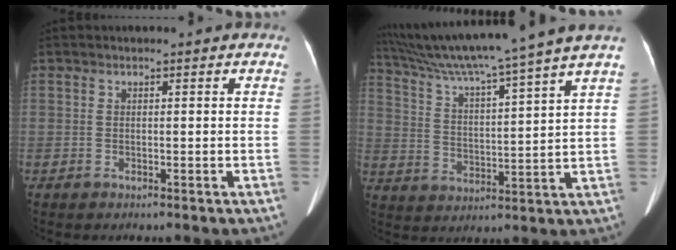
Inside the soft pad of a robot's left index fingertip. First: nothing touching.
{"total": 17.5, "force": [14.5, -2.6, 9.3], "torque": [-0.163, -0.013, 0.222]}